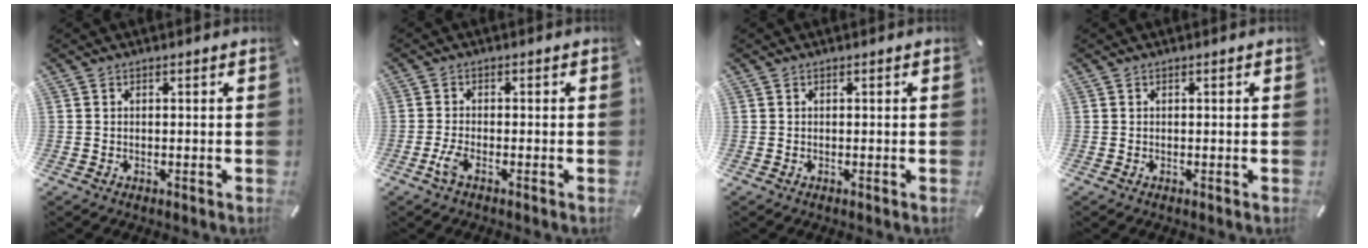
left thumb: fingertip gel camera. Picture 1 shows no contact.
{"total": 3.0, "force": [-1.5, 0.8, 2.5], "torque": [-0.063, -0.005, -0.032]}
{"total": 0.0}
{"total": 0.0}